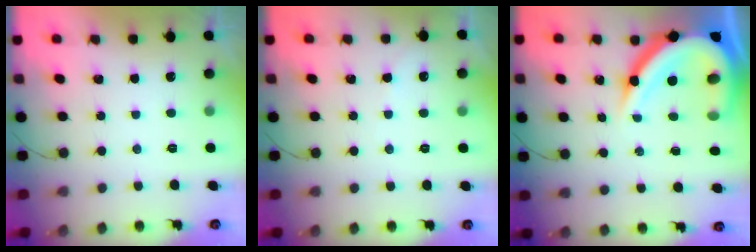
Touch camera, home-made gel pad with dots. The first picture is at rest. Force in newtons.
{"total": 1.3, "press": 1.3, "slide": 0.2}
{"total": 20.4, "press": 20.3, "slide": 2.2}